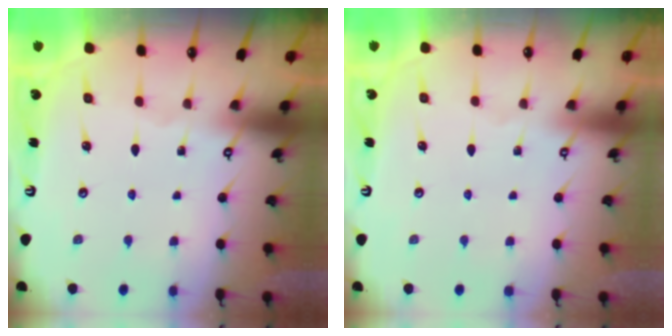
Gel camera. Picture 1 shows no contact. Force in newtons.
{"total": 4.0, "press": 4.0, "slide": 0.1}